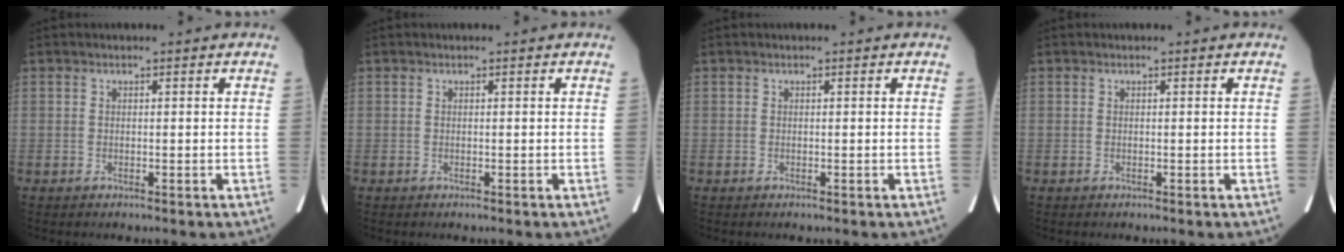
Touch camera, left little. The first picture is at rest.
{"total": 0.0}
{"total": 0.0}
{"total": 0.0}